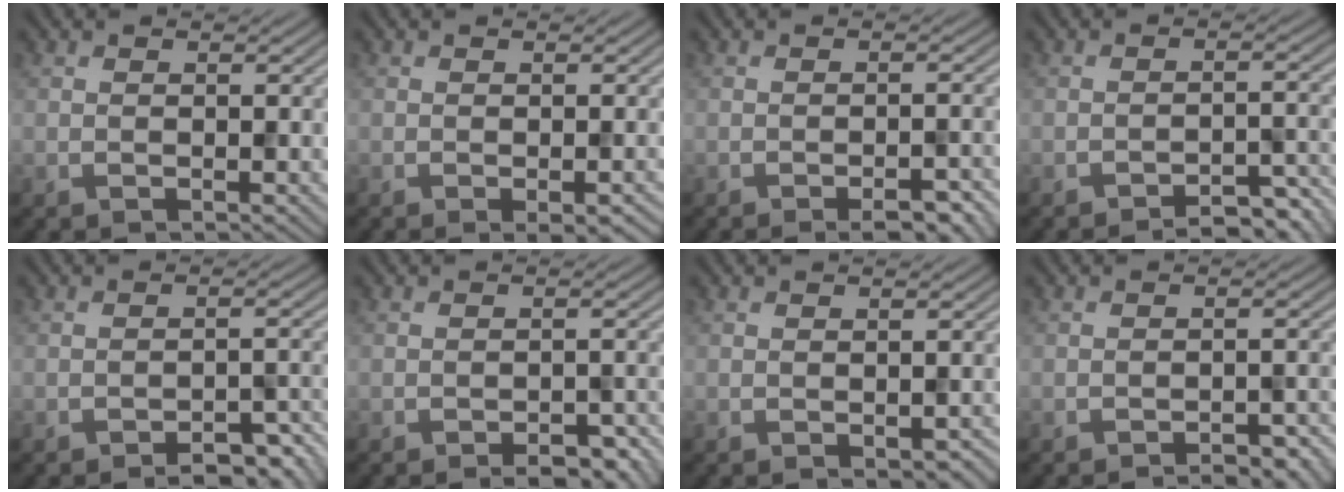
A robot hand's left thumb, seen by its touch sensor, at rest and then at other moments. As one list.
[{"total": 2.2, "force": [-1.1, 0.3, 1.8], "torque": [-0.031, -0.003, -0.014]}, {"total": 3.7, "force": [-2.5, 0.9, 2.6], "torque": [-0.038, 0.001, -0.028]}, {"total": 5.0, "force": [-4.3, 1.0, 2.4], "torque": [-0.039, 0.014, -0.055]}, {"total": 4.7, "force": [-3.6, 1.5, 2.7], "torque": [-0.038, 0.003, -0.044]}, {"total": 3.8, "force": [-2.8, 1.3, 2.3], "torque": [-0.032, 0.001, -0.032]}, {"total": 1.9, "force": [-1.0, 0.7, 1.4], "torque": [-0.021, -0.006, -0.007]}, {"total": 3.4, "force": [-2.8, 0.6, 1.7], "torque": [-0.028, 0.007, -0.035]}]